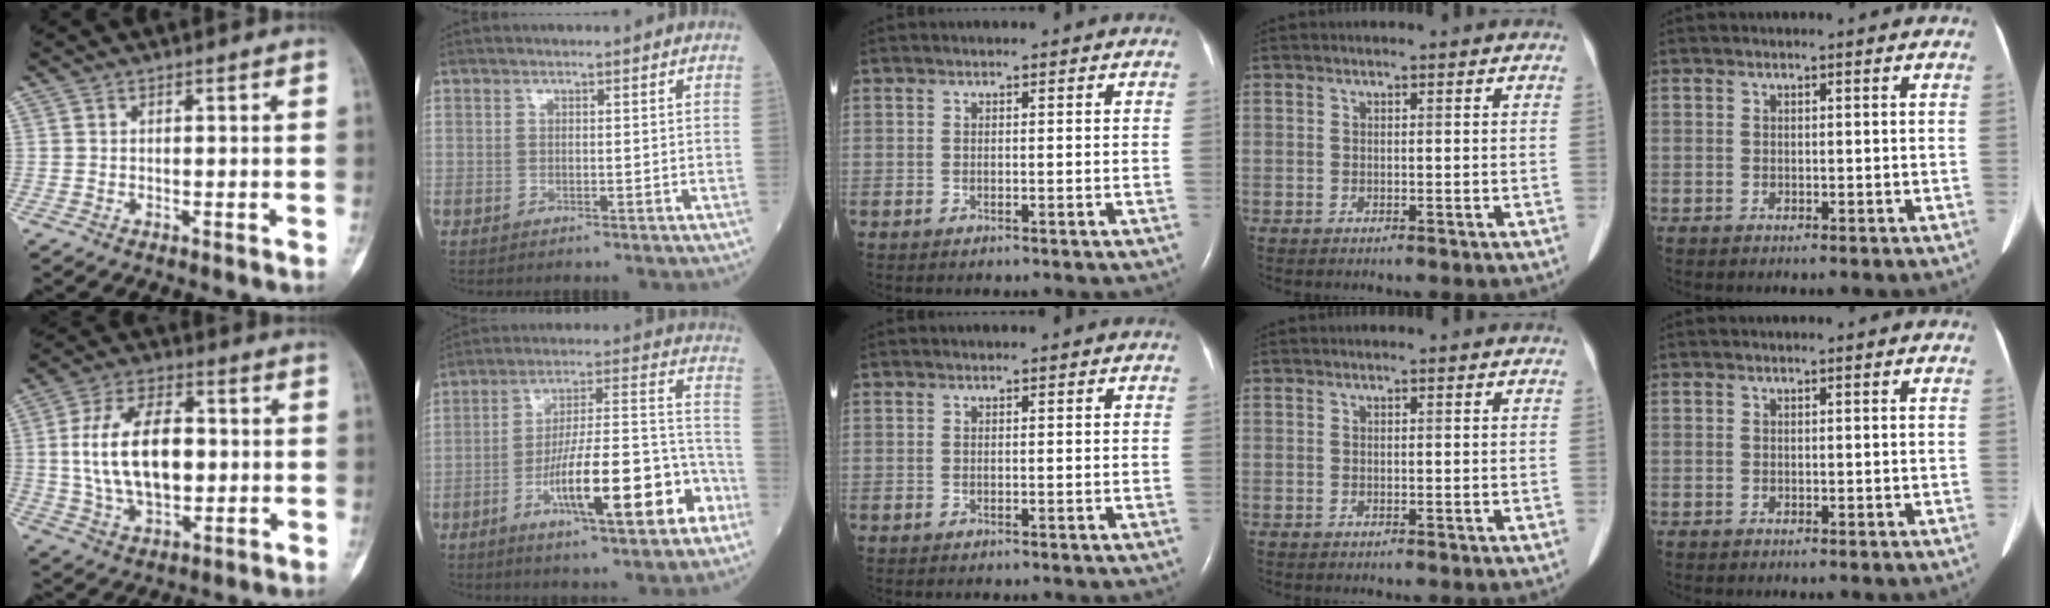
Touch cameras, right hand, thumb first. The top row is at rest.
{"thumb": {"total": 16.7, "force": [0.8, 9.6, 13.6], "torque": [-0.228, 0.013, 0.017]}, "index": {"total": 17.1, "force": [-7.8, 3.1, 15.0], "torque": [-0.245, 0.015, -0.116]}}